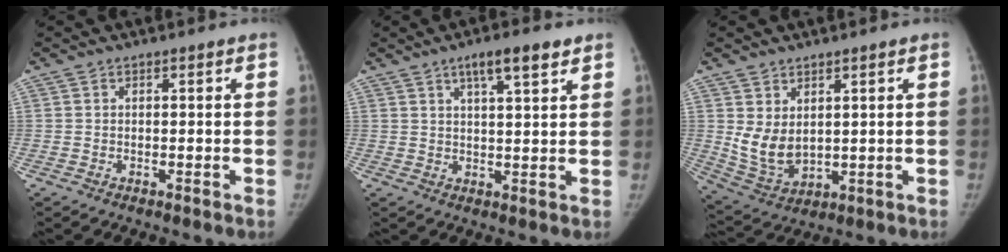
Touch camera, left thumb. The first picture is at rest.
{"total": 6.5, "force": [3.9, 1.4, 4.9], "torque": [-0.073, -0.015, 0.063]}
{"total": 7.4, "force": [1.8, 4.9, 5.3], "torque": [-0.088, -0.021, 0.057]}